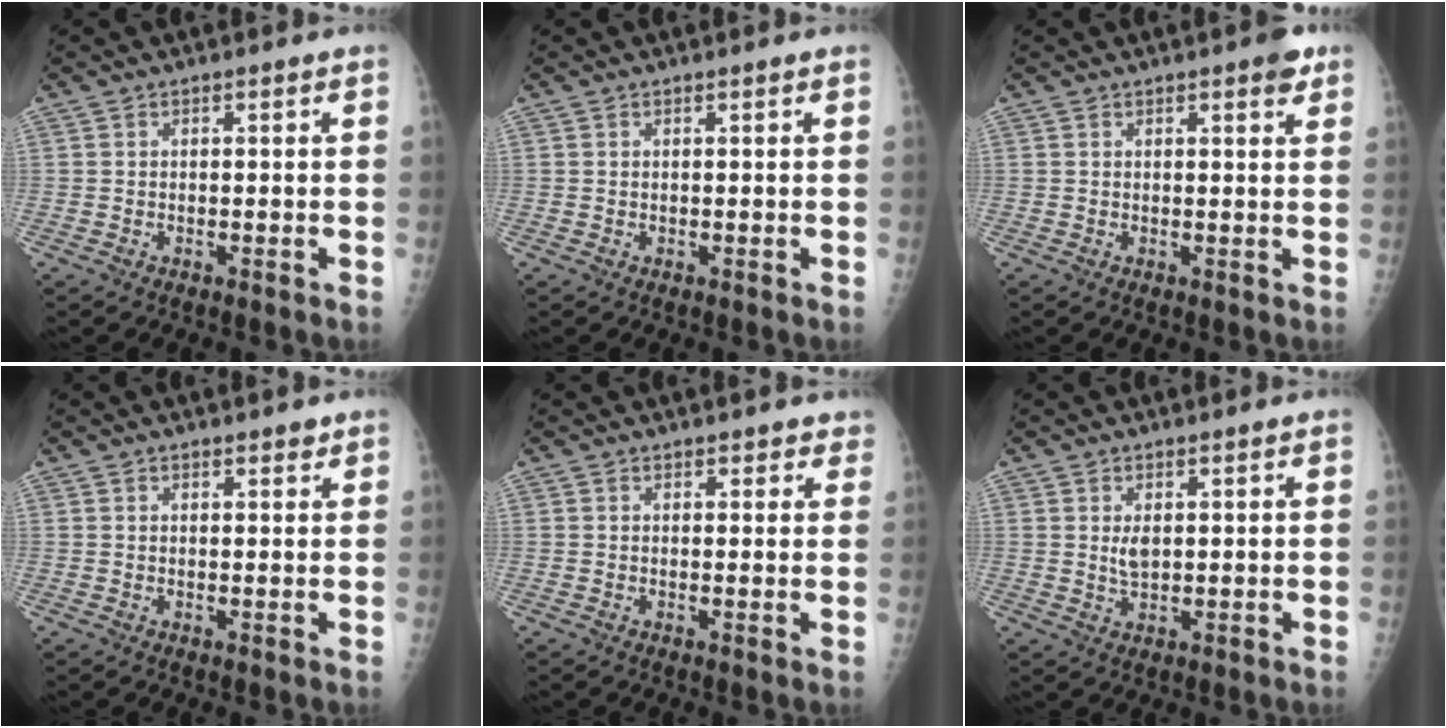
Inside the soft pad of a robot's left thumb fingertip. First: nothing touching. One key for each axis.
{"total": 0.0}
{"total": 3.3, "fx": 2.0, "fy": 0.9, "fz": 2.5, "tx": -0.024, "ty": -0.006, "tz": 0.021}
{"total": 1.8, "fx": 1.5, "fy": 0.7, "fz": 0.7, "tx": -0.001, "ty": -0.008, "tz": 0.020}
{"total": 3.0, "fx": 2.5, "fy": 1.5, "fz": 0.9, "tx": 0.025, "ty": -0.007, "tz": 0.023}
{"total": 2.7, "fx": 1.0, "fy": 1.4, "fz": 2.1, "tx": -0.034, "ty": -0.011, "tz": 0.023}